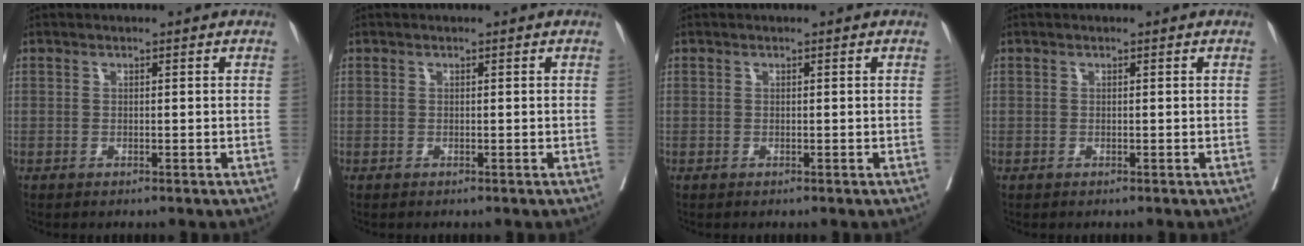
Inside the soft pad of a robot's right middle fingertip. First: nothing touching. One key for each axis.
{"total": 0.0}
{"total": 0.0}
{"total": 0.0}